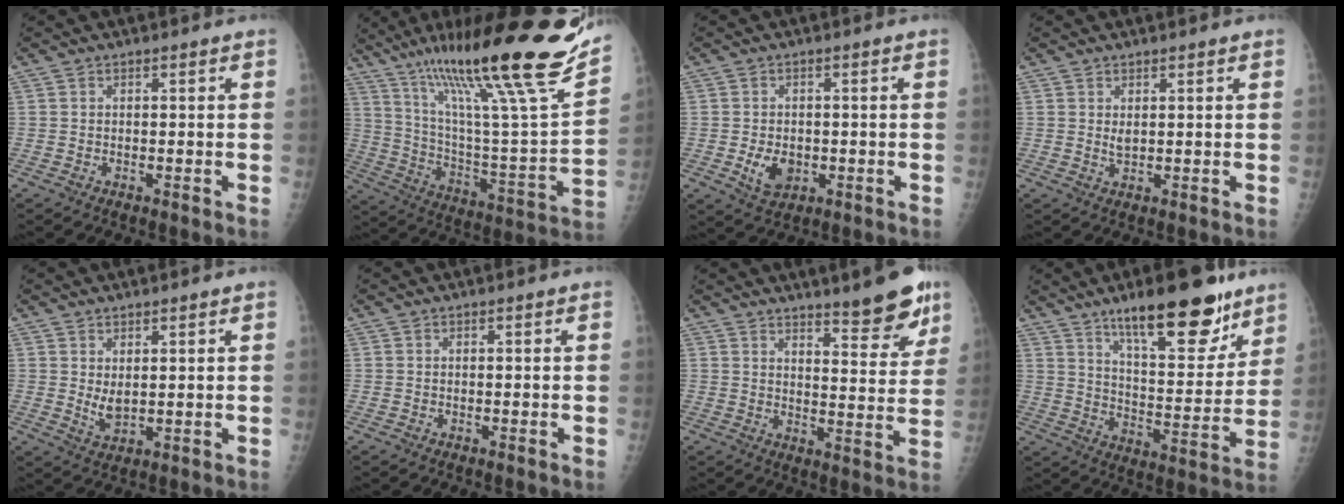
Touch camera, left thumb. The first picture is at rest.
{"total": 31.7, "force": [22.2, 3.1, 22.3], "torque": [-0.340, -0.086, 0.359]}
{"total": 5.1, "force": [-1.0, 3.7, 3.4], "torque": [-0.045, -0.003, -0.008]}
{"total": 1.7, "force": [0.9, 0.9, 1.2], "torque": [-0.017, -0.008, 0.020]}
{"total": 3.5, "force": [1.3, 1.9, 2.7], "torque": [-0.043, -0.019, 0.032]}
{"total": 0.0}
{"total": 11.7, "force": [8.4, 2.6, 7.7], "torque": [-0.071, -0.057, 0.121]}
{"total": 20.3, "force": [13.7, 6.5, 13.6], "torque": [-0.159, -0.075, 0.217]}